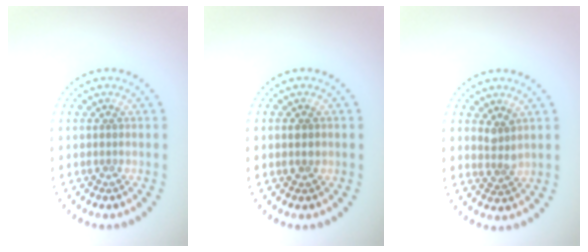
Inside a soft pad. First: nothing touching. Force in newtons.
{"total": 1.0, "press": 1.0, "slide": 0.0}
{"total": 1.8, "press": 1.3, "slide": 1.2}